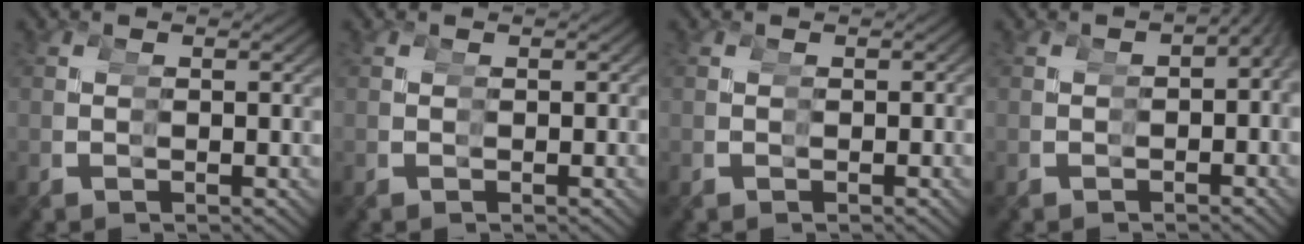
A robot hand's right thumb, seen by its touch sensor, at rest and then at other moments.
{"total": 0.7, "force": [-0.1, 0.7, -0.1], "torque": [0.003, -0.001, -0.003]}
{"total": 1.2, "force": [-0.2, 1.1, 0.0], "torque": [0.001, -0.001, -0.006]}
{"total": 3.2, "force": [-0.6, 2.7, 1.6], "torque": [-0.014, 0.009, -0.011]}